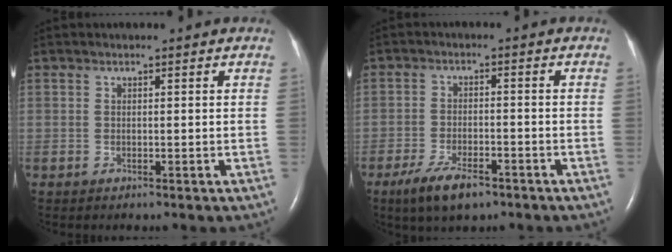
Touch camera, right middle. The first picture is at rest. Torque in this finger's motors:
{"motor_torque": [0.64, -0.58, 0.23, 0.04]}